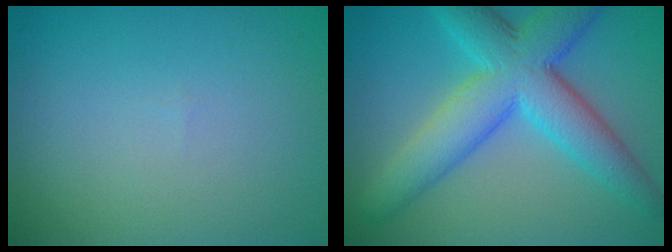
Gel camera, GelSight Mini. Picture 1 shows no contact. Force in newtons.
{"total": 8.8, "press": 8.8, "slide": 0.1}